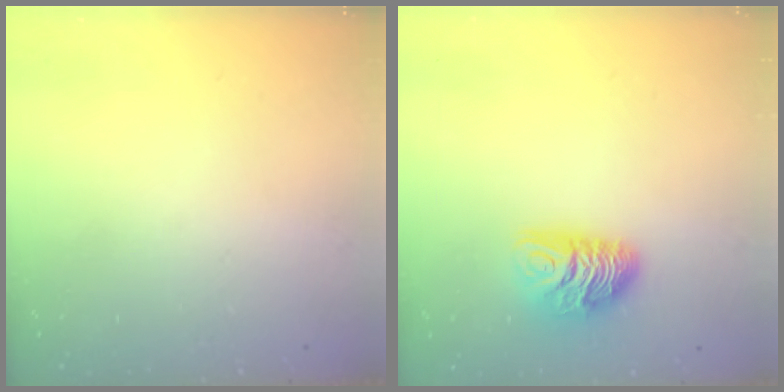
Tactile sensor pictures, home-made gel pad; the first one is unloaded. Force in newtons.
{"total": 8.8, "press": 8.8, "slide": 0.3}